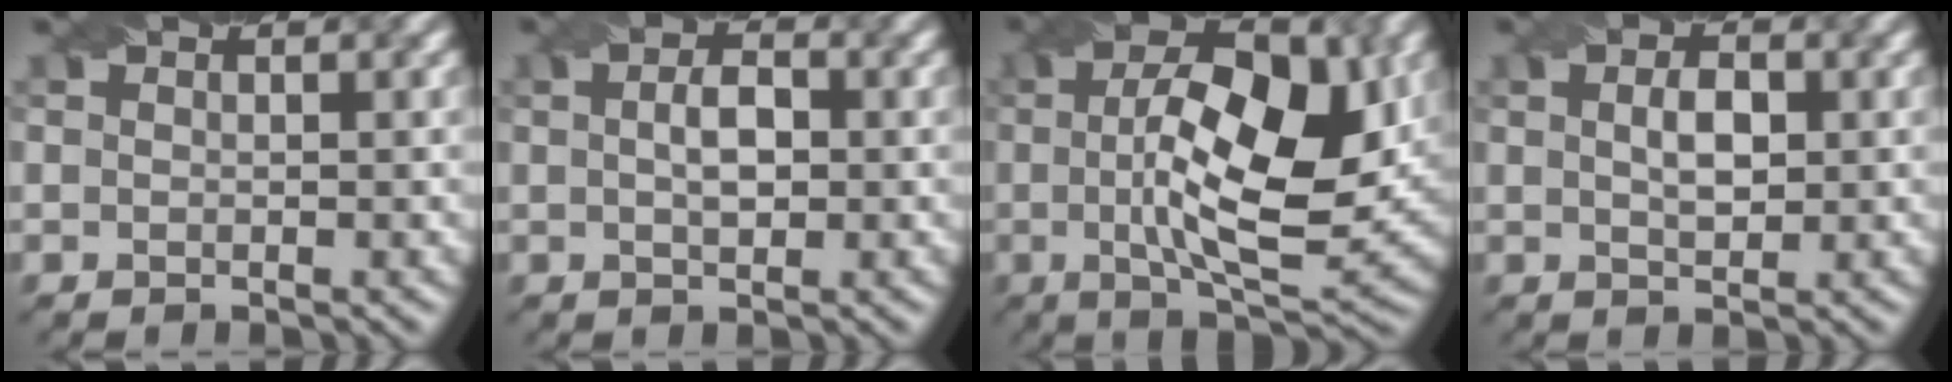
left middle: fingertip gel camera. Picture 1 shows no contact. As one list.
[{"total": 2.6, "force": [0.0, 1.4, 2.2], "torque": [-0.047, 0.006, 0.001]}, {"total": 11.7, "force": [1.0, 4.7, 10.7], "torque": [-0.167, 0.003, 0.017]}, {"total": 2.5, "force": [0.3, 1.3, 2.1], "torque": [-0.045, 0.004, 0.009]}]